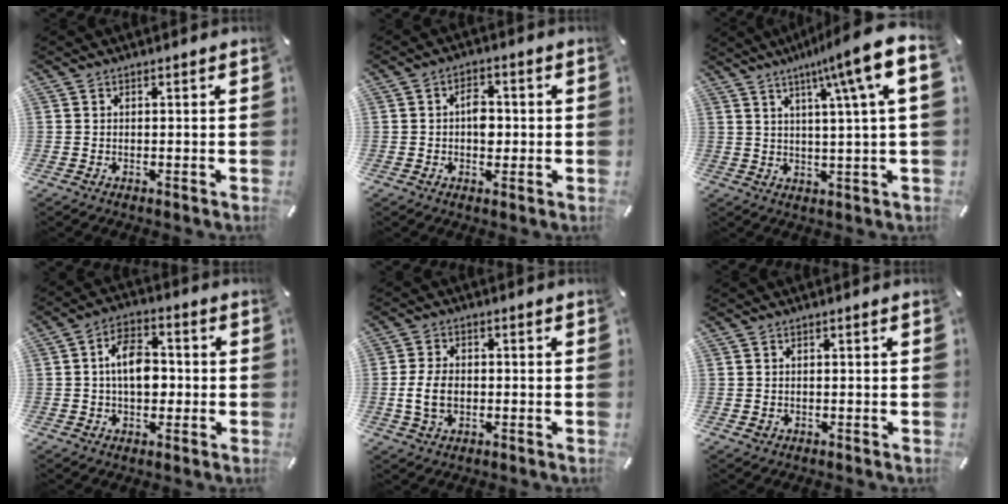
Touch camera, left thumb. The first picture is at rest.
{"total": 4.8, "force": [-0.3, 3.2, 3.5], "torque": [-0.041, 0.000, -0.011]}
{"total": 12.2, "force": [5.4, 0.6, 10.9], "torque": [-0.173, -0.034, 0.079]}
{"total": 9.1, "force": [-0.2, 6.0, 6.8], "torque": [-0.122, 0.009, -0.006]}
{"total": 7.1, "force": [-0.9, 4.9, 5.0], "torque": [-0.104, 0.001, -0.020]}
{"total": 0.8, "force": [-0.1, 0.7, 0.4], "torque": [-0.008, 0.004, -0.003]}